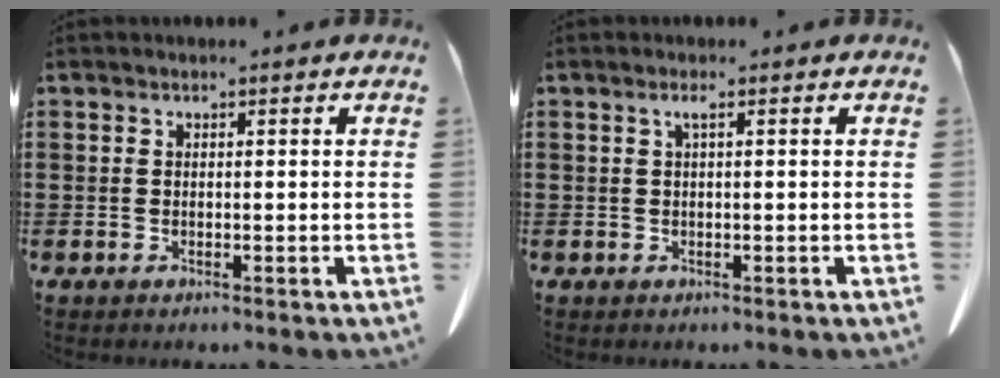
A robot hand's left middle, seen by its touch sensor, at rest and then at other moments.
{"total": 1.2, "force": [0.3, 0.1, 1.1], "torque": [-0.022, 0.000, 0.005]}